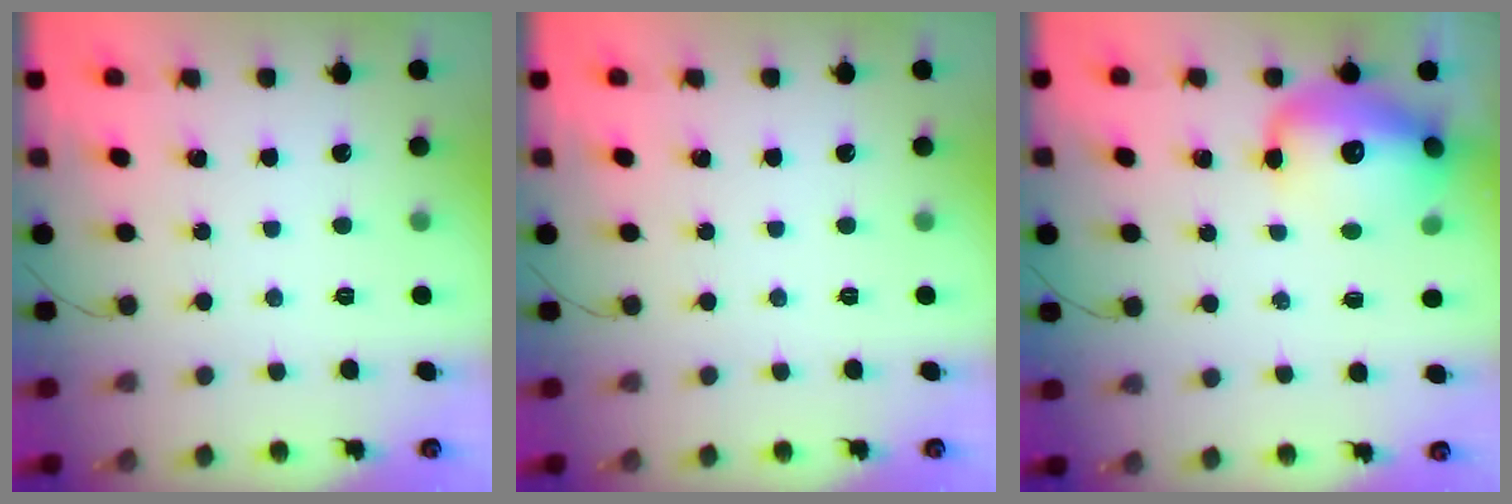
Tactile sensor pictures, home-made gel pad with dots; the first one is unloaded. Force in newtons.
{"total": 0.0}
{"total": 17.5, "press": 17.1, "slide": 4.0}